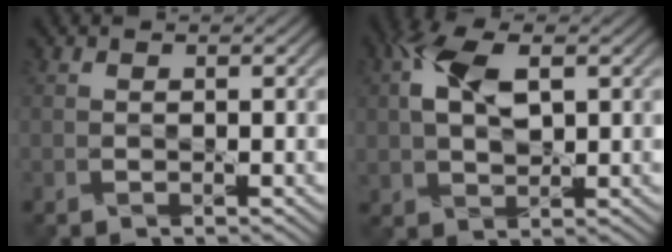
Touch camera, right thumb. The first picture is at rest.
{"total": 7.3, "force": [1.9, 4.2, 5.7], "torque": [-0.134, 0.015, 0.036]}